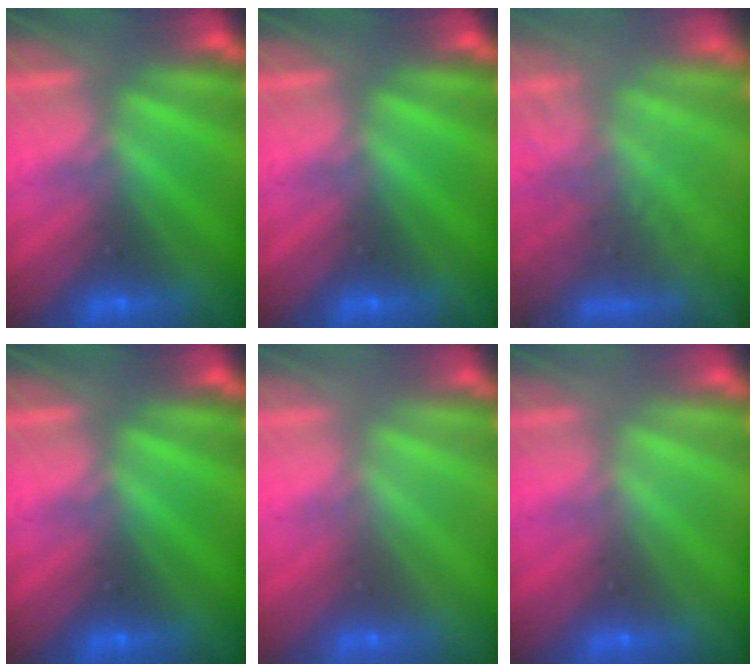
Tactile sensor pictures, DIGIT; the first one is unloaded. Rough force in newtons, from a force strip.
{"total": 0.0}
{"total": 9.5}
{"total": 0.0}
{"total": 3.0}
{"total": 3.1}